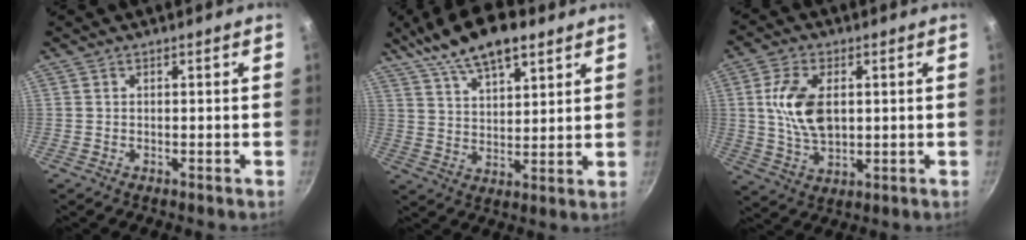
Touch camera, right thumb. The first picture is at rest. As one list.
[{"total": 14.9, "force": [9.9, 5.9, 9.4], "torque": [-0.138, -0.020, 0.172]}, {"total": 10.9, "force": [1.6, 6.3, 8.7], "torque": [-0.154, -0.006, 0.032]}]